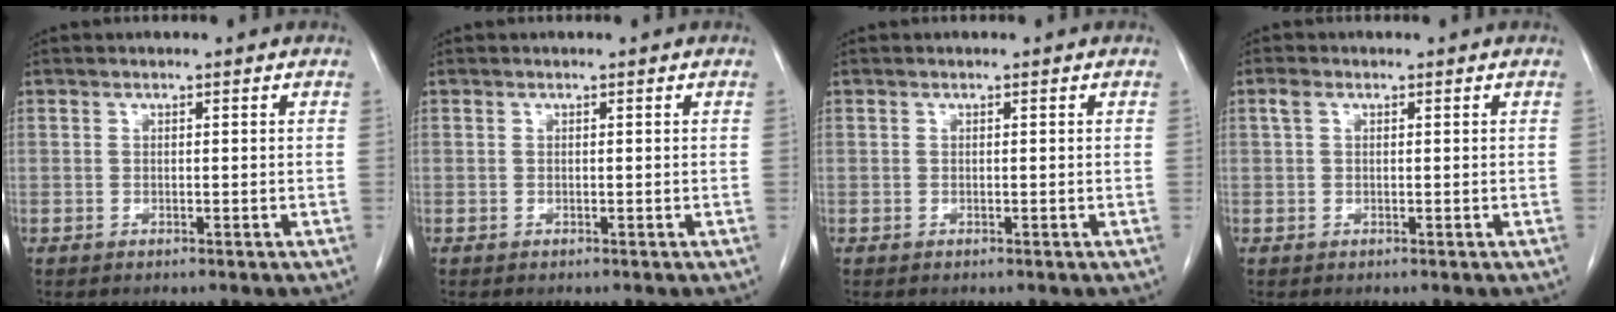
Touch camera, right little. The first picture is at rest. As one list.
[{"total": 0.0}, {"total": 0.0}, {"total": 1.4, "force": [0.6, 0.8, 1.0], "torque": [-0.026, 0.016, 0.014]}]